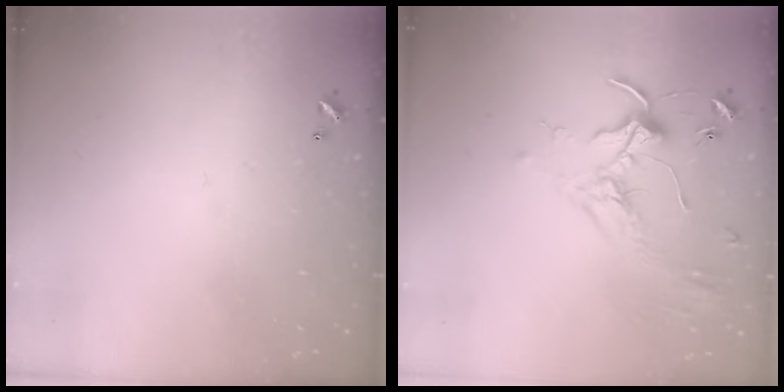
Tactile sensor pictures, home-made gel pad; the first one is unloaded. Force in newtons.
{"total": 1.8, "press": 1.8, "slide": 0.4}